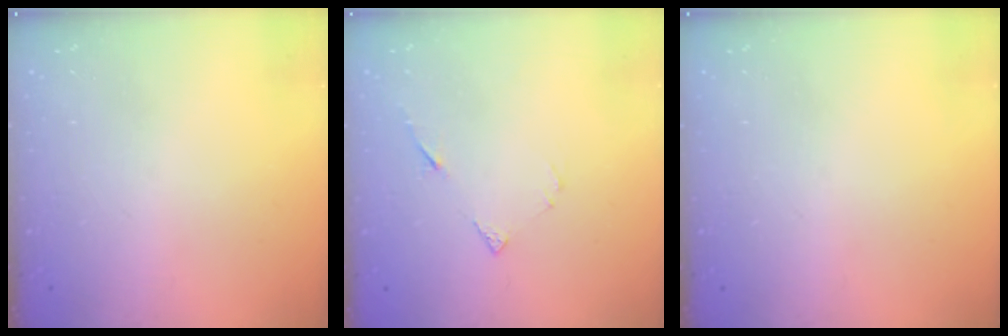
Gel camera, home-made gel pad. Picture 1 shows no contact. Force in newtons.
{"total": 4.9, "press": 4.9, "slide": 0.5}
{"total": 0.0}